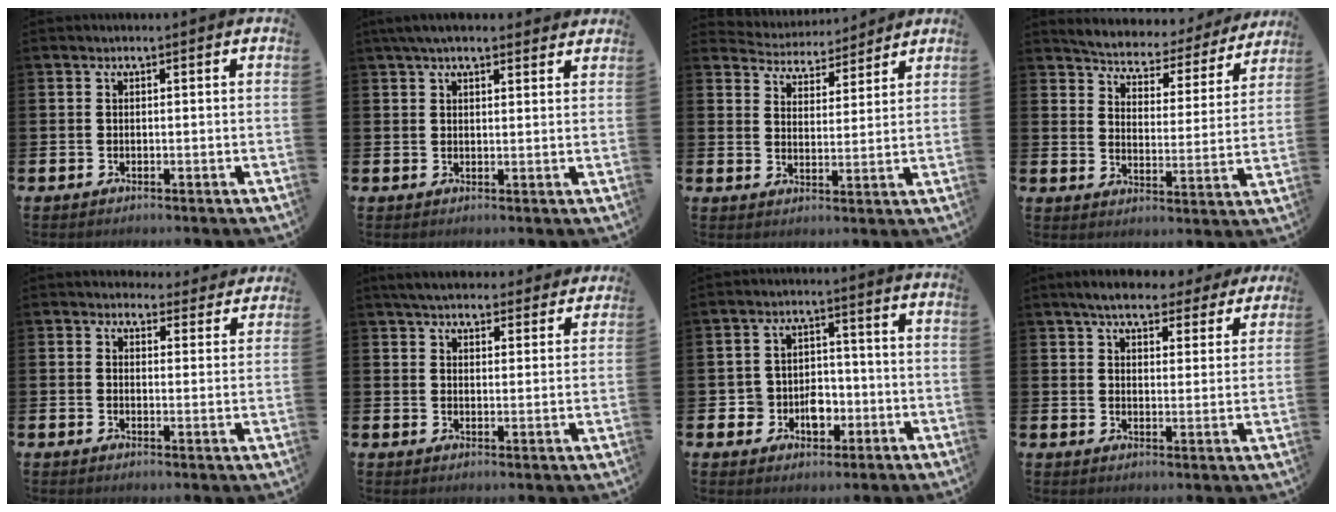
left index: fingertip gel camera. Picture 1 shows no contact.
{"total": 4.0, "force": [3.5, 1.1, 1.7], "torque": [-0.037, -0.008, 0.065]}
{"total": 4.5, "force": [4.4, 1.1, -0.3], "torque": [-0.012, -0.034, 0.075]}
{"total": 4.8, "force": [4.7, 1.1, 0.4], "torque": [-0.038, -0.041, 0.074]}
{"total": 3.8, "force": [3.5, 1.4, -0.2], "torque": [0.009, -0.025, 0.059]}
{"total": 5.3, "force": [5.0, 1.3, 0.9], "torque": [-0.032, -0.022, 0.091]}
{"total": 4.8, "force": [-1.6, 4.1, 1.8], "torque": [-0.031, 0.006, -0.036]}
{"total": 6.5, "force": [6.0, 1.7, 1.8], "torque": [-0.037, -0.028, 0.103]}